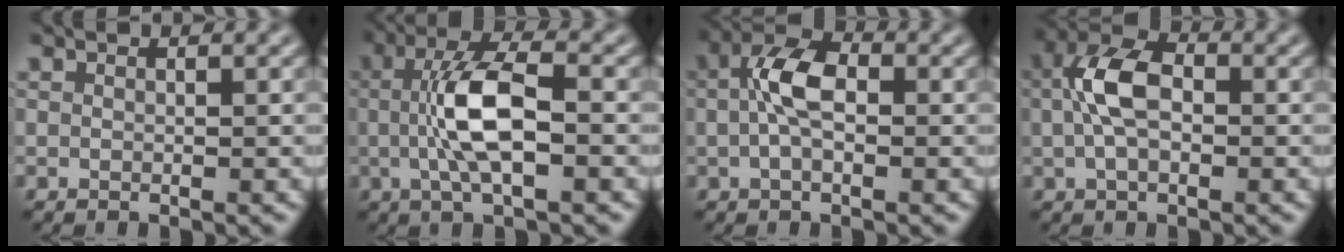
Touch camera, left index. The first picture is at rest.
{"total": 6.3, "force": [-0.3, 2.0, 5.9], "torque": [-0.124, 0.009, -0.010]}
{"total": 4.5, "force": [0.0, 2.4, 3.9], "torque": [-0.077, 0.013, -0.008]}
{"total": 5.3, "force": [0.0, 3.0, 4.4], "torque": [-0.093, 0.013, -0.007]}